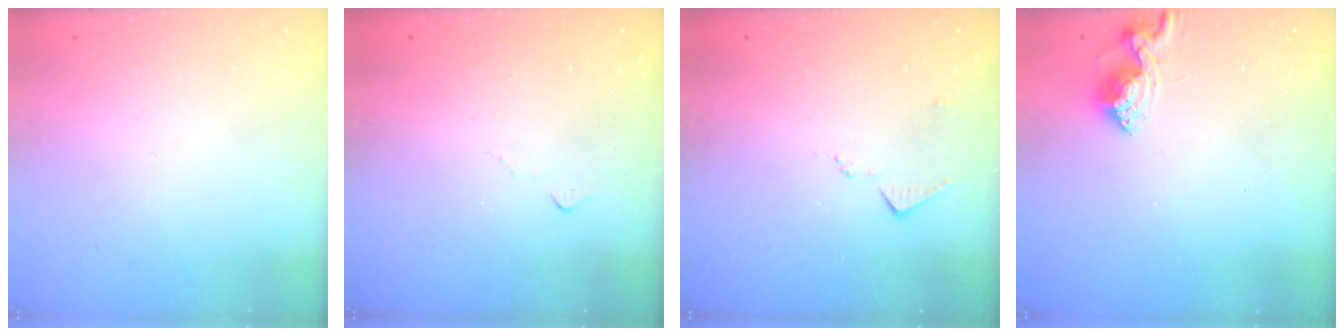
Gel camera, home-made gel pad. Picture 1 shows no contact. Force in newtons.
{"total": 5.0, "press": 5.0, "slide": 0.7}
{"total": 5.1, "press": 5.0, "slide": 0.6}
{"total": 9.5, "press": 9.5, "slide": 0.3}